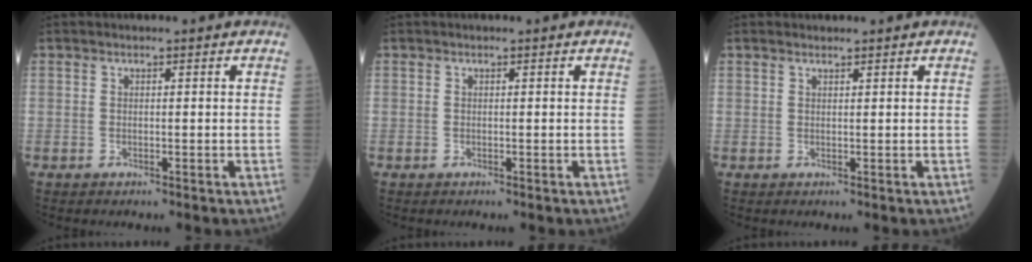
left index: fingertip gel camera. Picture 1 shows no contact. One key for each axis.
{"total": 0.0}
{"total": 0.8, "fx": 0.8, "fy": 0.1, "fz": 0.2, "tx": -0.011, "ty": 0.006, "tz": 0.016}